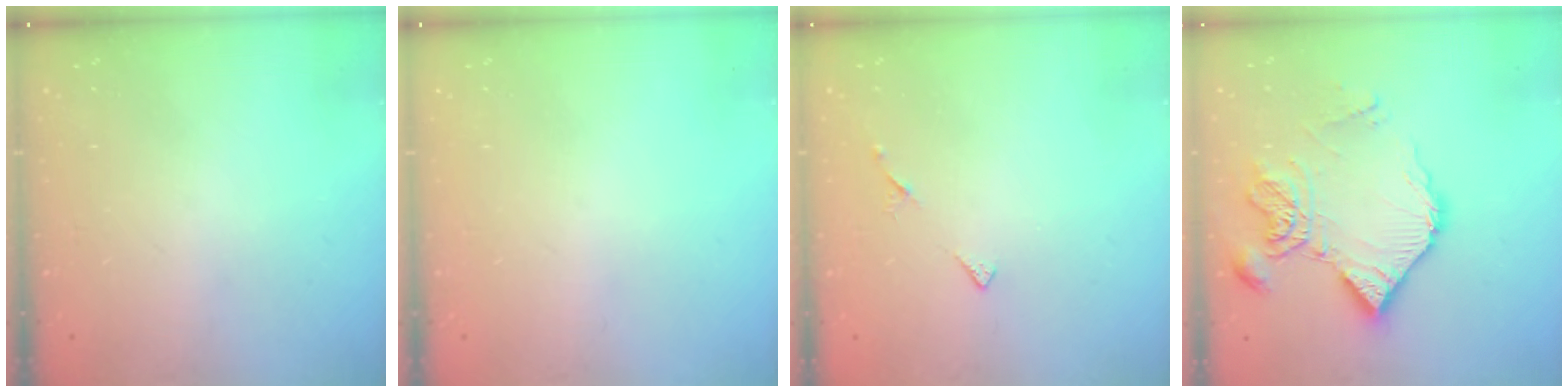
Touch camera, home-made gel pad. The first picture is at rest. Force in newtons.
{"total": 0.0}
{"total": 6.6, "press": 6.6, "slide": 0.8}
{"total": 14.3, "press": 14.2, "slide": 1.6}